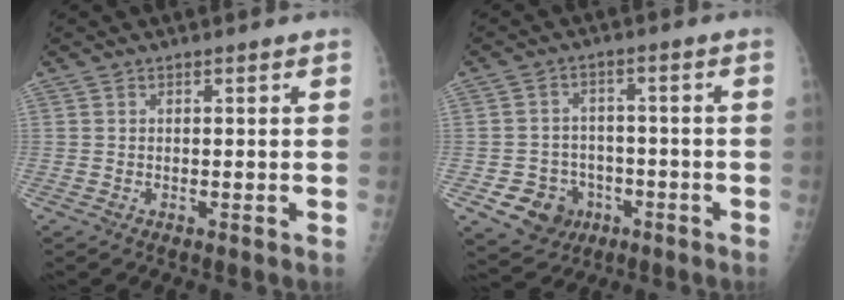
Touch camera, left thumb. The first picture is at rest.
{"total": 8.5, "force": [-3.4, 7.4, 2.5], "torque": [-0.021, 0.023, -0.043]}